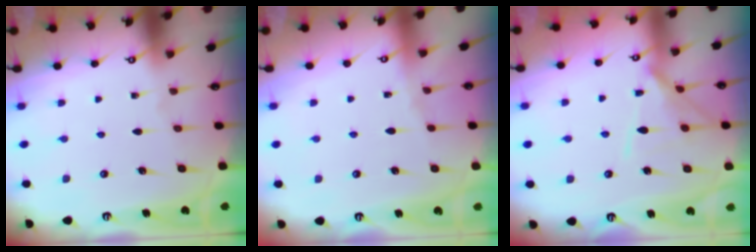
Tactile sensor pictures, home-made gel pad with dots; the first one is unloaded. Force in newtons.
{"total": 2.2, "press": 2.1, "slide": 0.5}
{"total": 11.8, "press": 11.7, "slide": 0.8}